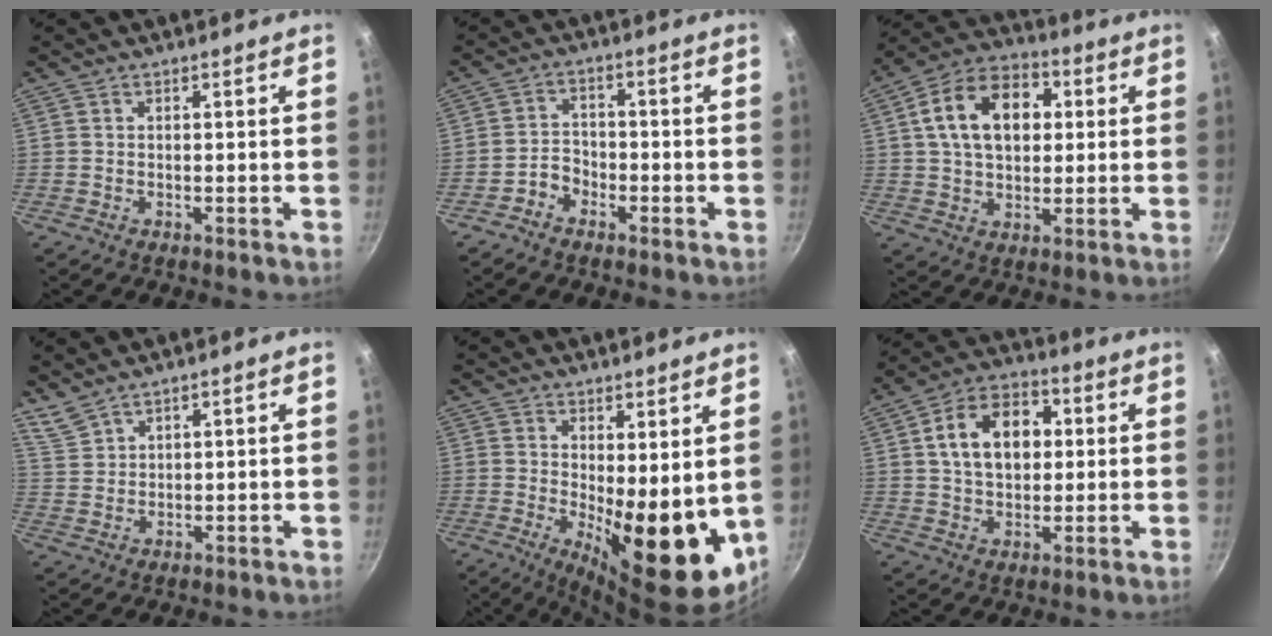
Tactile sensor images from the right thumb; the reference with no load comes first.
{"total": 3.8, "force": [-2.4, 2.6, 1.3], "torque": [-0.008, 0.029, -0.047]}
{"total": 15.7, "force": [3.4, 10.7, 11.0], "torque": [-0.156, 0.018, 0.044]}
{"total": 3.7, "force": [3.4, 1.0, 1.0], "torque": [-0.022, -0.011, 0.079]}
{"total": 14.2, "force": [0.8, 5.6, 13.1], "torque": [-0.146, -0.029, 0.026]}
{"total": 13.8, "force": [2.6, 9.7, 9.6], "torque": [-0.125, 0.015, 0.033]}